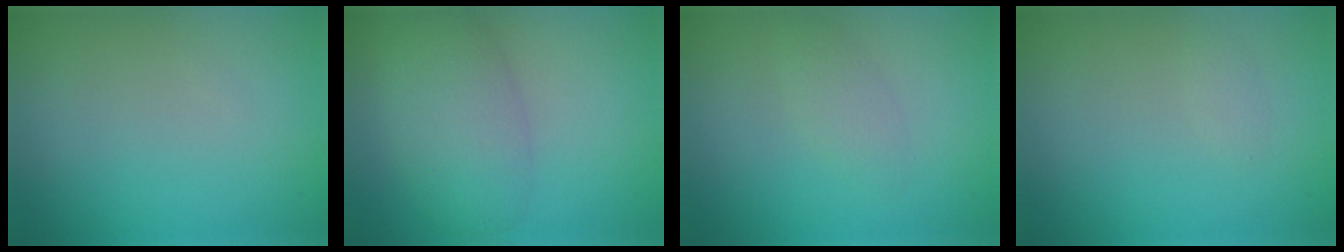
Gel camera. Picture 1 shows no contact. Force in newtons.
{"total": 4.9, "press": 4.9, "slide": 0.3}
{"total": 1.4, "press": 1.4, "slide": 0.0}
{"total": 0.6, "press": 0.6, "slide": 0.0}